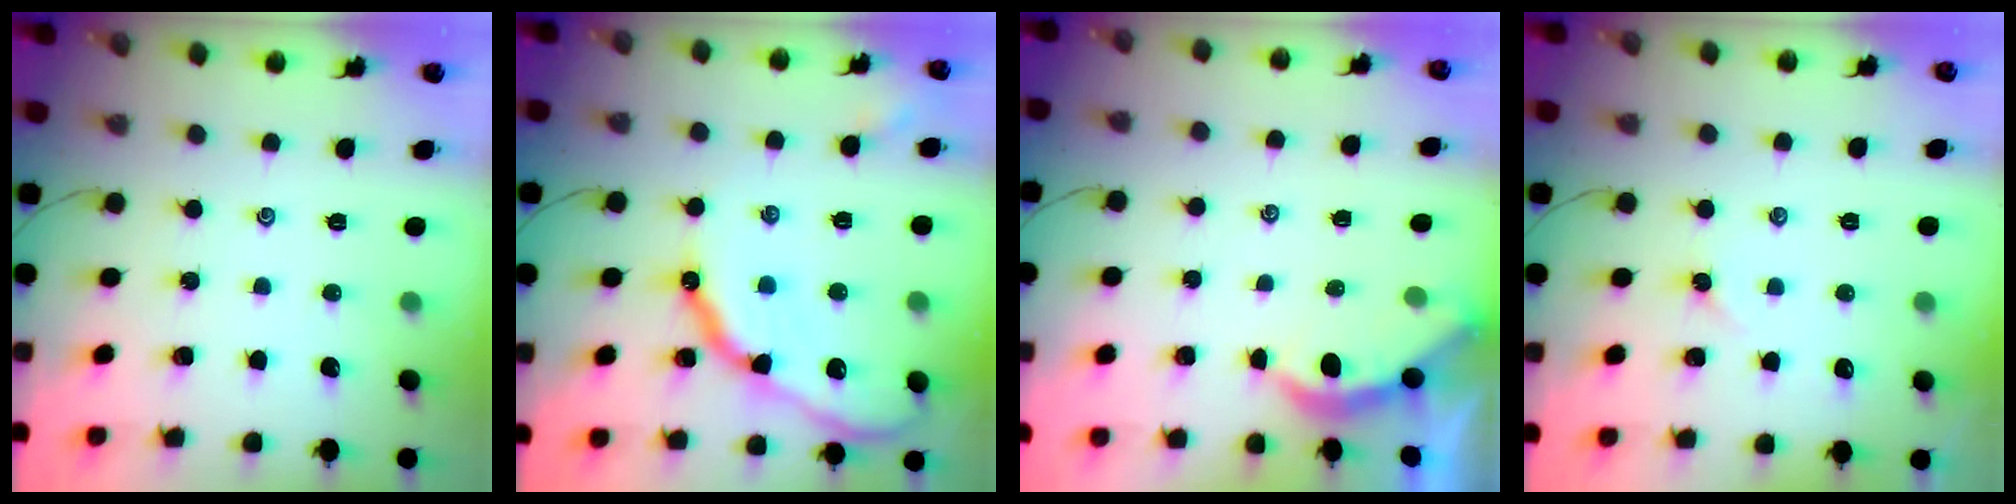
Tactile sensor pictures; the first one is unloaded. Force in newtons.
{"total": 15.6, "press": 15.5, "slide": 1.6}
{"total": 2.3, "press": 2.3, "slide": 0.5}
{"total": 2.6, "press": 2.5, "slide": 0.5}